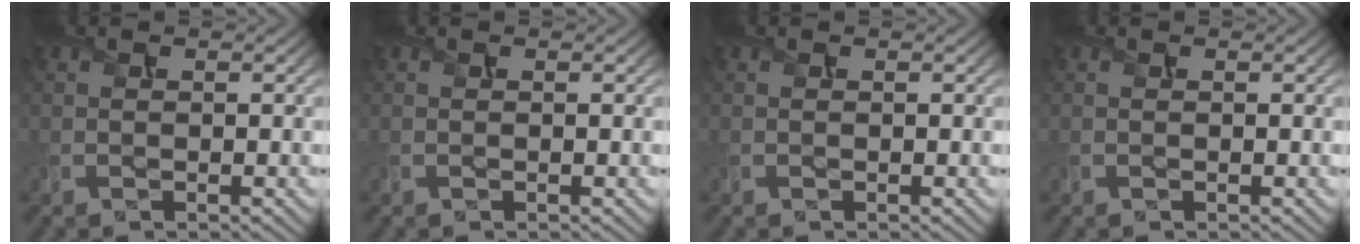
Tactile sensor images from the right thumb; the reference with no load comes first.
{"total": 0.0}
{"total": 0.0}
{"total": 0.0}